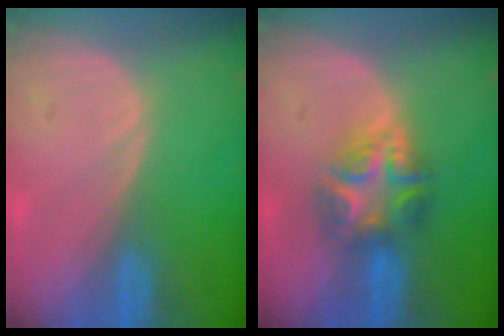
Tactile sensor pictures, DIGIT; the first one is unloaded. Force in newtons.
{"total": 6.5, "press": 6.1, "slide": 2.3}